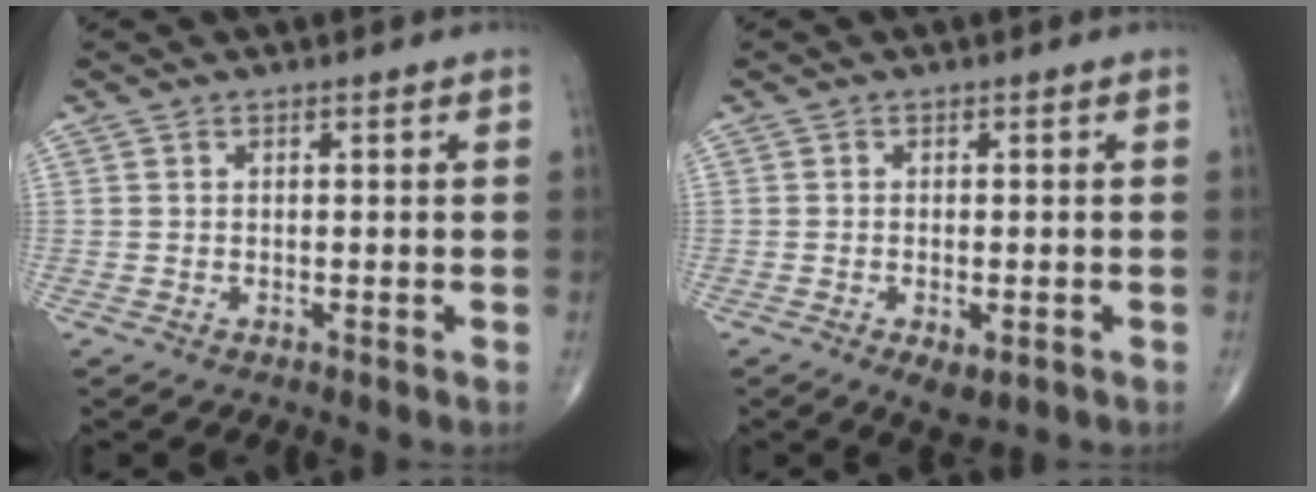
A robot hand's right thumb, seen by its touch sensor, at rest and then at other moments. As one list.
[{"total": 3.7, "force": [-1.5, 1.5, 3.0], "torque": [-0.048, -0.005, -0.018]}]